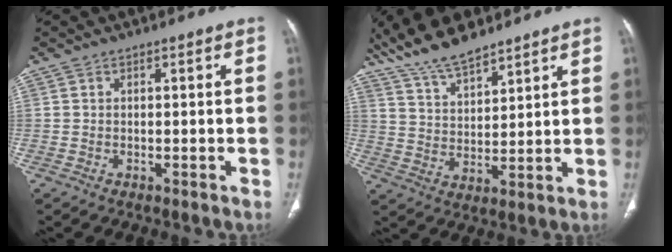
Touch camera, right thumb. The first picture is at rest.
{"total": 11.8, "force": [9.7, 3.5, 5.8], "torque": [-0.090, -0.044, 0.185]}